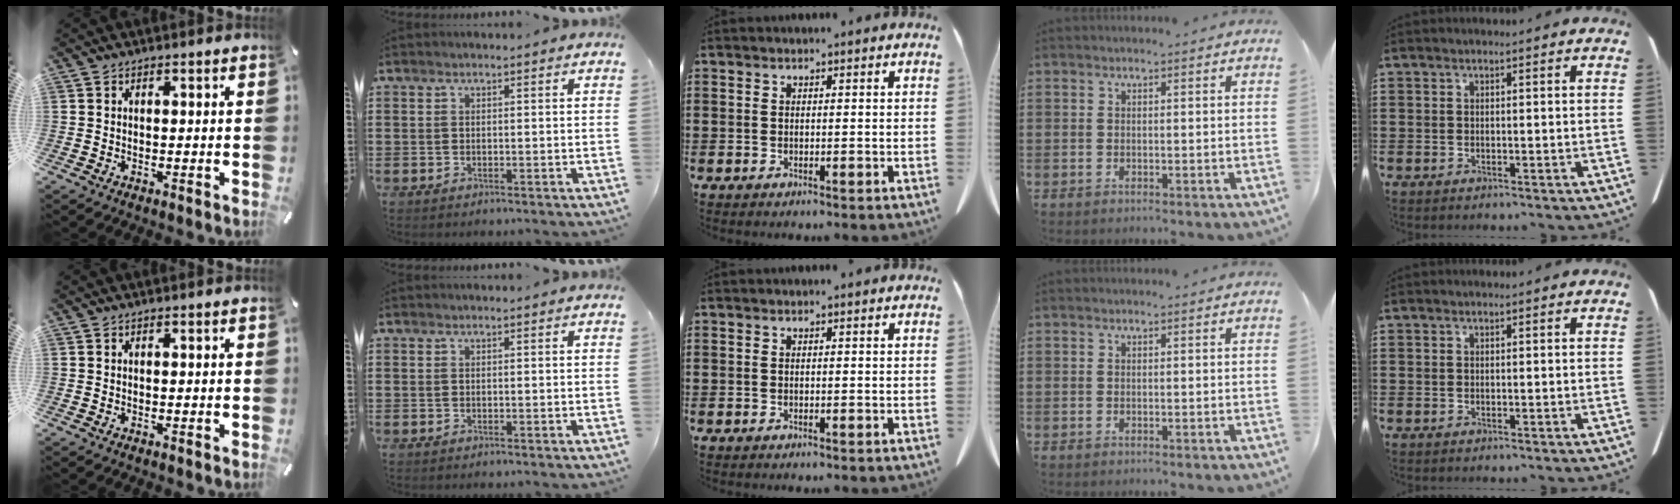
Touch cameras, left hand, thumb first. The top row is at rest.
{}